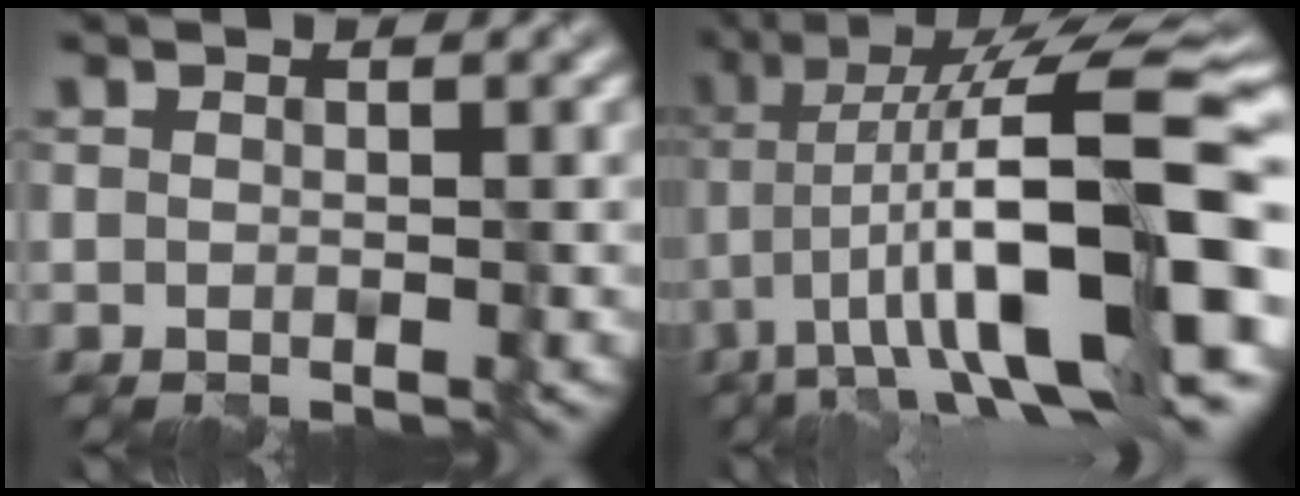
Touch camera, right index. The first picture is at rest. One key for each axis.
{"total": 16.2, "fx": -2.4, "fy": 4.7, "fz": 15.4, "tx": -0.250, "ty": 0.033, "tz": -0.039}